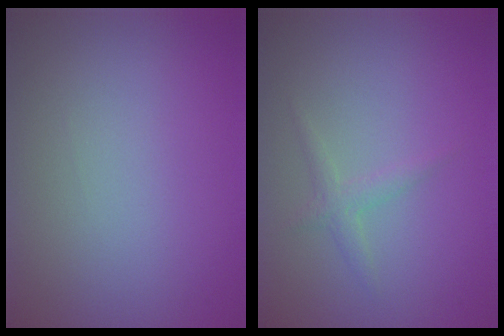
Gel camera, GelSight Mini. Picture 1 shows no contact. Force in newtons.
{"total": 1.4, "press": 1.4, "slide": 0.0}